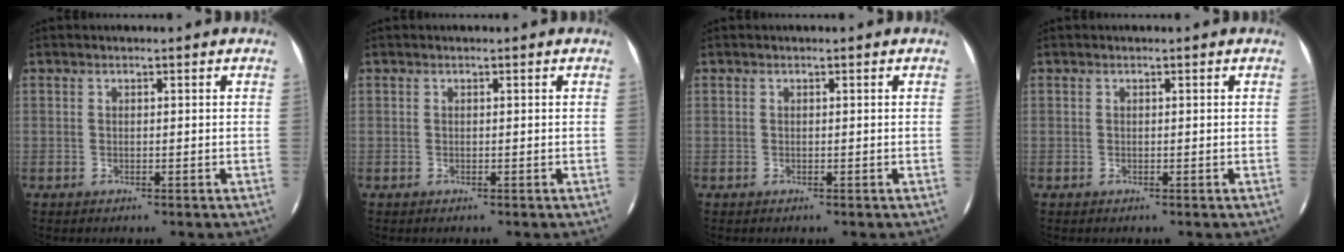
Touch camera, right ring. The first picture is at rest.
{"total": 0.0}
{"total": 0.0}
{"total": 0.0}